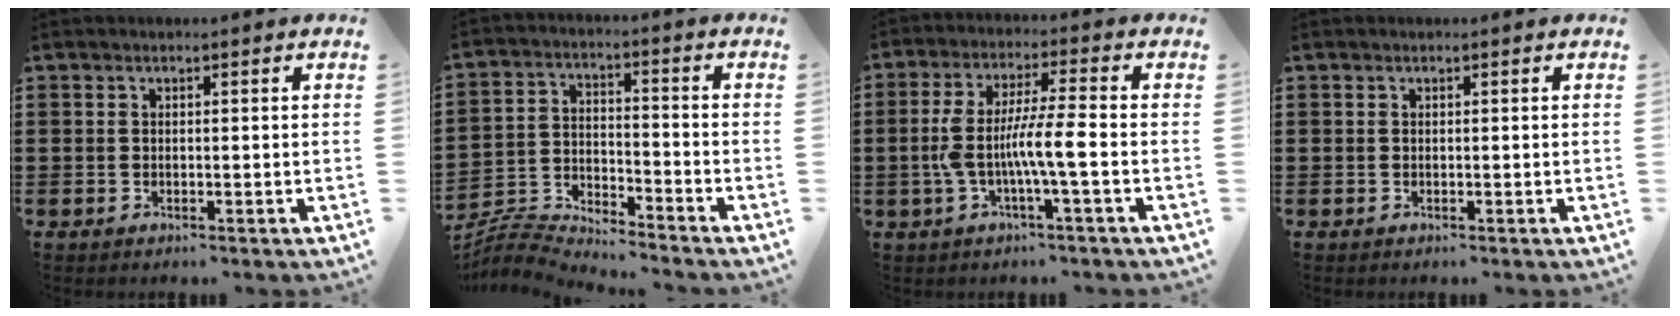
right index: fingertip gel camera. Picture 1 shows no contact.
{"total": 5.4, "force": [-5.4, 0.4, 0.4], "torque": [-0.028, -0.005, -0.116]}
{"total": 7.7, "force": [-2.0, 0.5, 7.5], "torque": [-0.151, -0.007, -0.044]}
{"total": 0.0}